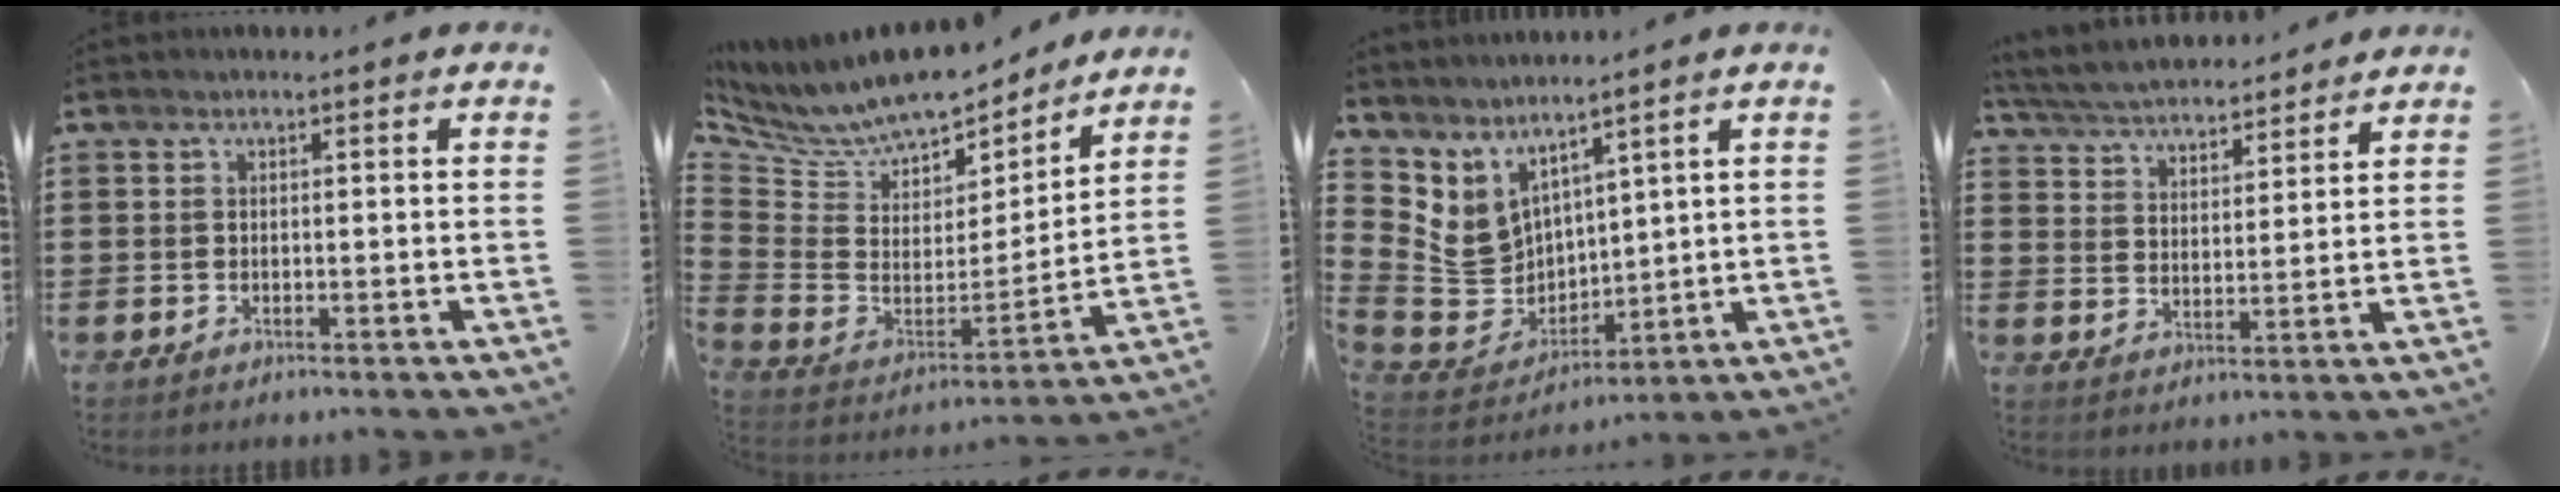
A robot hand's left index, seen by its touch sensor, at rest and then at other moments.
{"total": 9.9, "force": [9.0, 2.6, 3.2], "torque": [-0.110, -0.063, 0.159]}
{"total": 6.5, "force": [3.5, 5.1, 1.9], "torque": [-0.092, -0.036, 0.069]}
{"total": 4.7, "force": [4.6, 0.4, 0.4], "torque": [-0.033, -0.027, 0.080]}